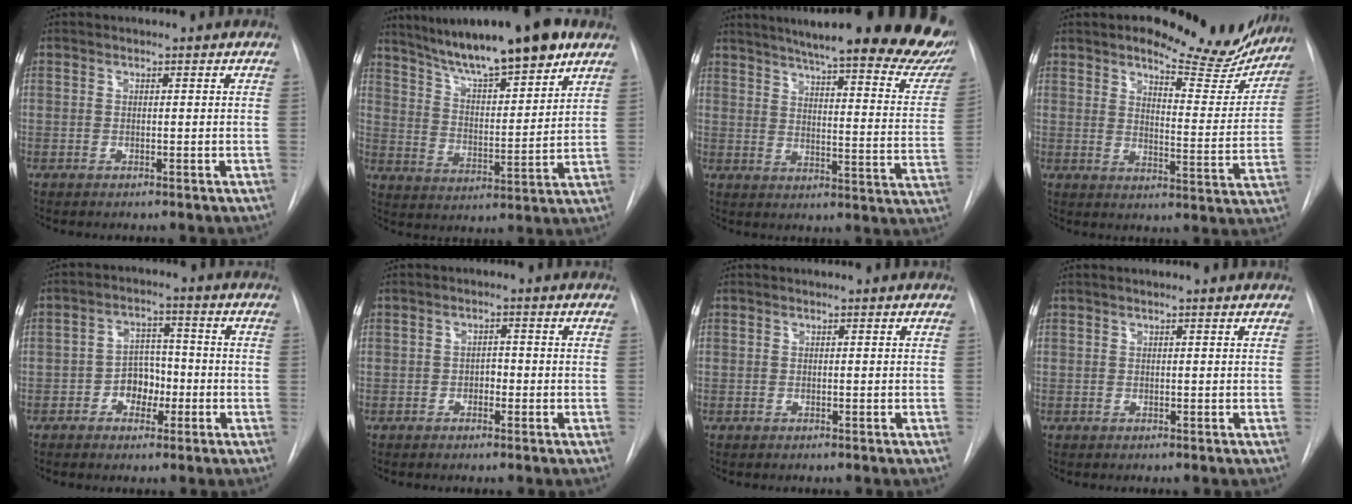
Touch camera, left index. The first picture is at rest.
{"total": 16.7, "force": [12.8, 2.1, 10.6], "torque": [-0.168, 0.012, 0.209]}
{"total": 32.1, "force": [26.3, 4.1, 18.0], "torque": [-0.198, -0.065, 0.318]}
{"total": 14.4, "force": [12.5, 4.0, 6.0], "torque": [-0.061, -0.035, 0.147]}
{"total": 5.1, "force": [-1.8, 3.6, 3.1], "torque": [-0.049, 0.015, -0.031]}
{"total": 1.6, "force": [-0.6, 1.1, 1.0], "torque": [-0.010, 0.006, -0.010]}
{"total": 0.0}
{"total": 1.1, "force": [0.9, -0.1, 0.6], "torque": [-0.012, 0.016, 0.015]}